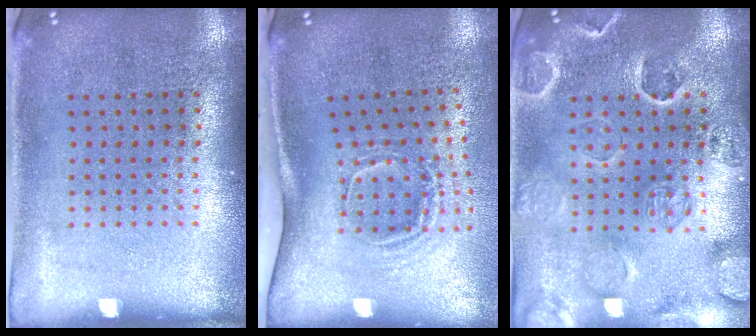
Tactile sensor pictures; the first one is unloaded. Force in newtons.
{"total": 1.9, "press": 1.2, "slide": 1.6}
{"total": 2.8, "press": 2.7, "slide": 0.5}